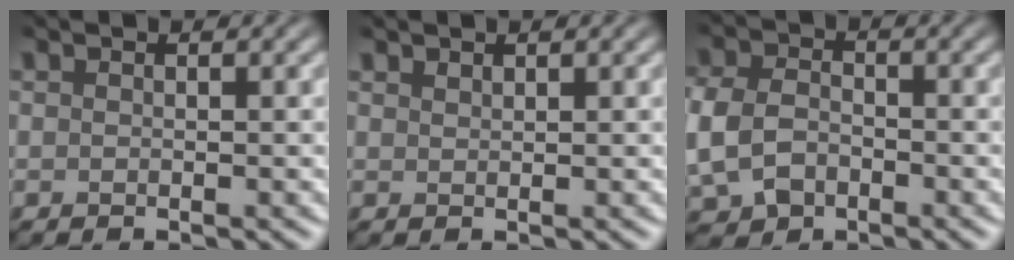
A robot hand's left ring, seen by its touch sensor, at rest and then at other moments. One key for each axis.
{"total": 0.7, "fx": 0.6, "fy": 0.2, "fz": 0.1, "tx": -0.002, "ty": -0.001, "tz": 0.015}
{"total": 4.9, "fx": -1.4, "fy": 3.8, "fz": 2.8, "tx": -0.072, "ty": -0.008, "tz": -0.033}